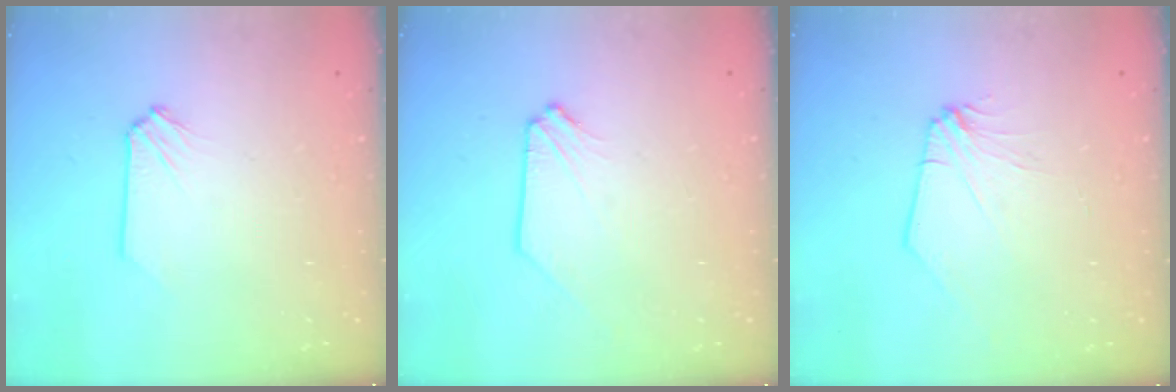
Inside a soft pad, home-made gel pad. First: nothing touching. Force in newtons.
{"total": 0.8, "press": 0.8, "slide": 0.1}
{"total": 2.1, "press": 2.1, "slide": 0.2}